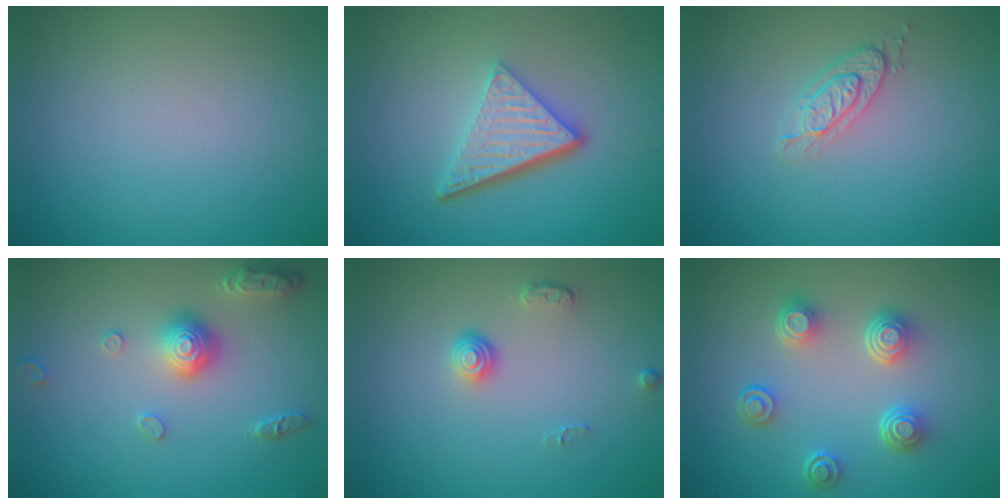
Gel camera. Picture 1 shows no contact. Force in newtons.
{"total": 5.5, "press": 3.7, "slide": 4.0}
{"total": 2.1, "press": 1.8, "slide": 1.1}
{"total": 2.9, "press": 2.9, "slide": 0.2}
{"total": 1.4, "press": 1.0, "slide": 1.0}
{"total": 4.4, "press": 3.3, "slide": 3.0}